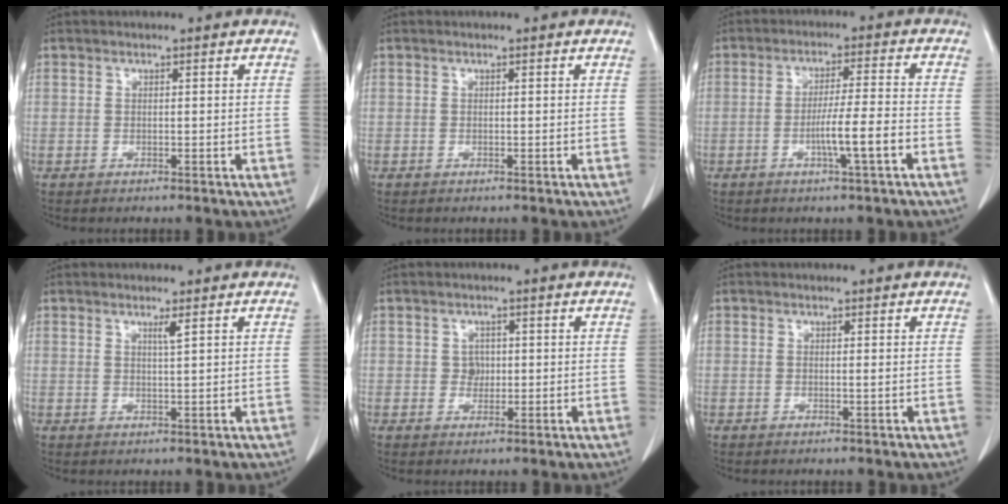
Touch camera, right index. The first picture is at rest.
{"total": 0.0}
{"total": 8.2, "force": [-3.2, -0.5, 7.6], "torque": [-0.130, 0.002, -0.054]}
{"total": 1.3, "force": [0.8, -0.3, 1.0], "torque": [-0.022, -0.007, 0.013]}
{"total": 1.8, "force": [0.1, 1.6, 0.8], "torque": [-0.010, 0.003, 0.003]}
{"total": 0.0}